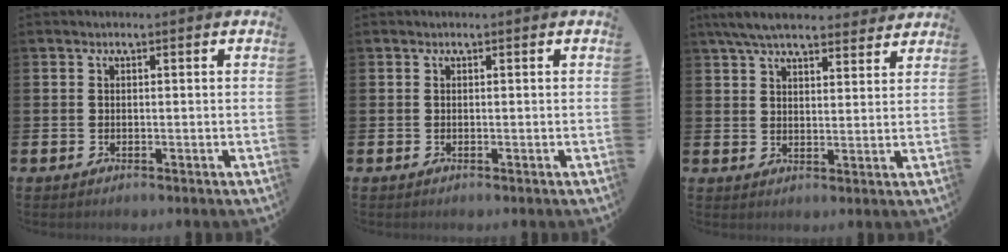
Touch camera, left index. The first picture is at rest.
{"total": 0.0}
{"total": 6.8, "force": [6.3, 1.6, 2.2], "torque": [-0.056, -0.020, 0.115]}